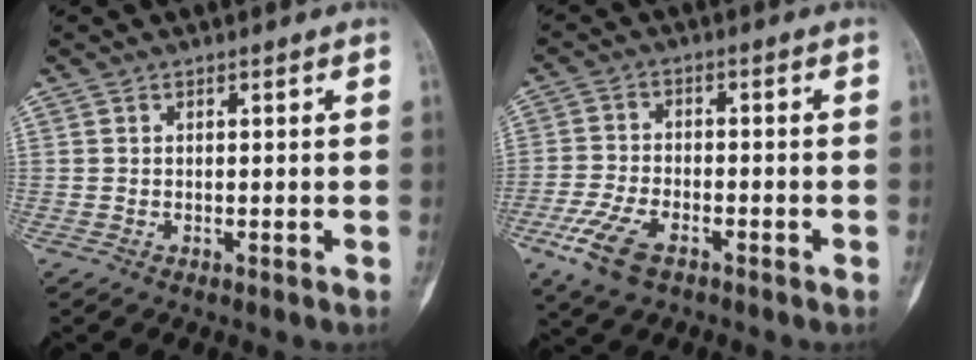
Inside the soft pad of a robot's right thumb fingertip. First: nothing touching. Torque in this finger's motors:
{"motor_torque": [0.13, 0.17, 0.88, -0.34, 0.11]}